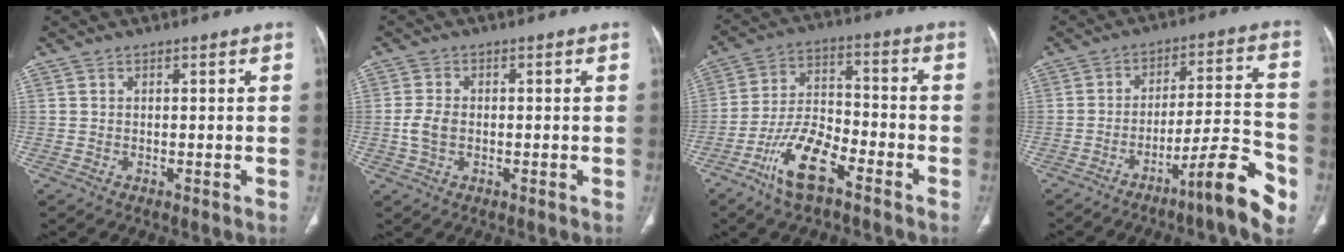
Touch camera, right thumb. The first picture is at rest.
{"total": 3.6, "force": [-0.5, 2.4, 2.7], "torque": [-0.060, 0.007, -0.009]}
{"total": 12.0, "force": [-7.2, 4.7, 8.4], "torque": [-0.166, 0.044, -0.136]}
{"total": 14.0, "force": [-7.5, 2.2, 11.6], "torque": [-0.160, 0.054, -0.112]}